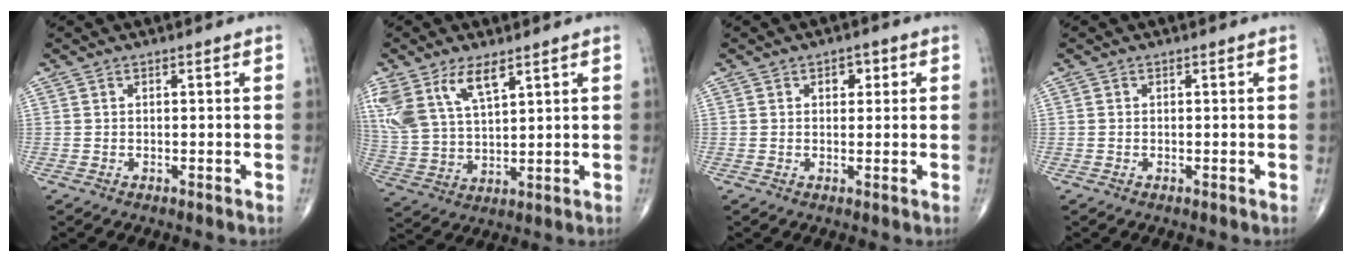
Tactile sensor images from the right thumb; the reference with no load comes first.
{"total": 12.4, "force": [7.0, 5.6, 8.6], "torque": [-0.173, -0.017, 0.149]}
{"total": 2.7, "force": [1.0, 1.9, 1.6], "torque": [-0.004, 0.000, 0.010]}
{"total": 0.0}